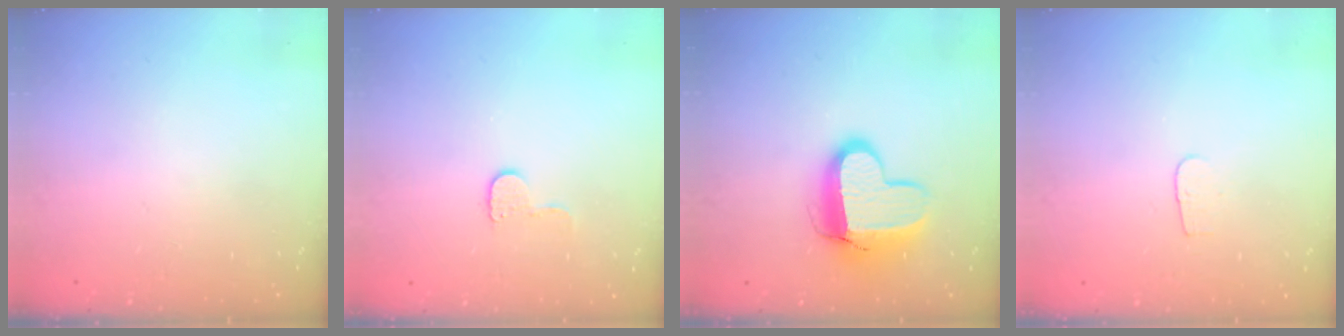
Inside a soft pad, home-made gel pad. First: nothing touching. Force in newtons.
{"total": 5.4, "press": 5.4, "slide": 0.5}
{"total": 12.7, "press": 12.6, "slide": 1.1}
{"total": 3.7, "press": 3.6, "slide": 0.4}